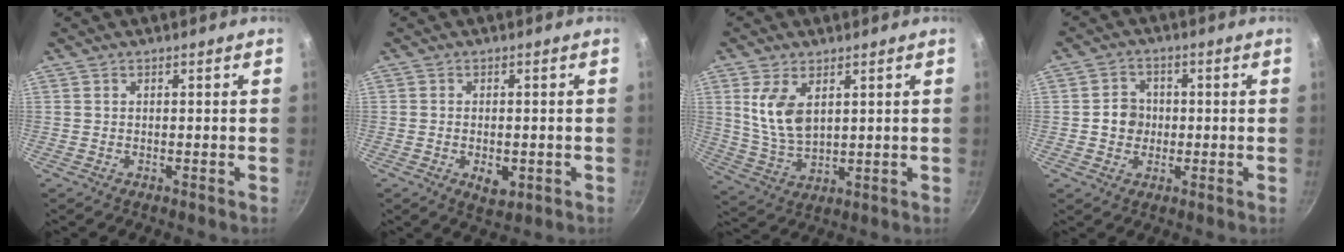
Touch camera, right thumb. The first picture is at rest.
{"total": 4.5, "force": [-1.3, 2.5, 3.4], "torque": [-0.045, 0.000, -0.012]}
{"total": 9.4, "force": [3.2, 5.2, 7.1], "torque": [-0.133, -0.028, 0.073]}
{"total": 5.0, "force": [-0.3, 4.6, 2.1], "torque": [-0.003, 0.009, -0.010]}